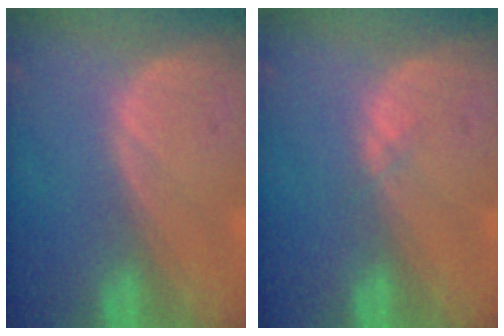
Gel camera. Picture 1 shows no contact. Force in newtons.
{"total": 0.6, "press": 0.5, "slide": 0.2}